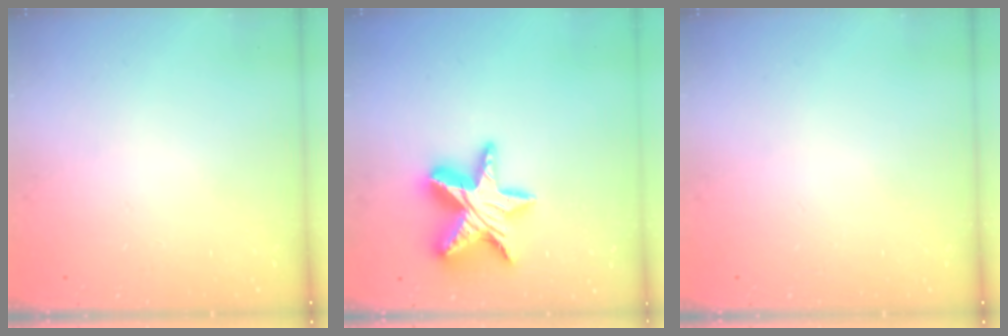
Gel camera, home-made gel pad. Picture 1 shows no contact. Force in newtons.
{"total": 17.0, "press": 16.9, "slide": 1.2}
{"total": 0.0}